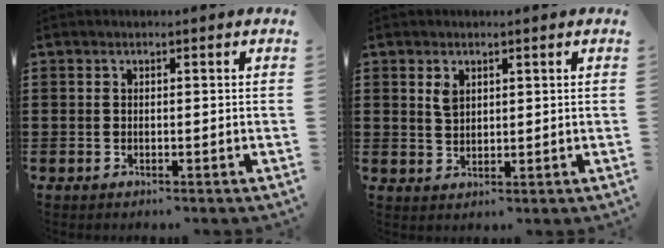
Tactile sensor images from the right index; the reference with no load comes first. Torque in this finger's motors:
{"motor_torque": [0.09, -0.08, 0.06, 0.03]}